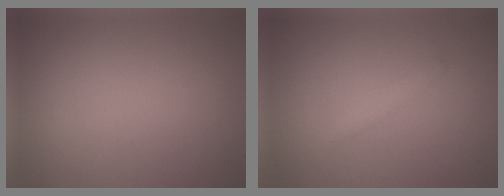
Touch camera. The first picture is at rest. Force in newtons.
{"total": 0.9, "press": 0.9, "slide": 0.0}